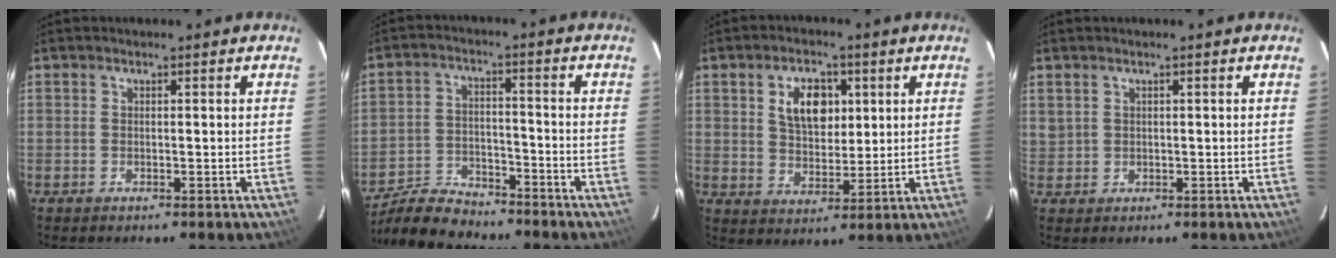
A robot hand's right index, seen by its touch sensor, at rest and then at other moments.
{"total": 10.9, "force": [-9.8, 3.3, 3.4], "torque": [-0.098, 0.003, -0.169]}
{"total": 8.6, "force": [2.9, 5.3, 6.2], "torque": [-0.109, 0.014, 0.056]}
{"total": 1.9, "force": [0.9, 1.6, 0.7], "torque": [-0.011, 0.005, 0.023]}